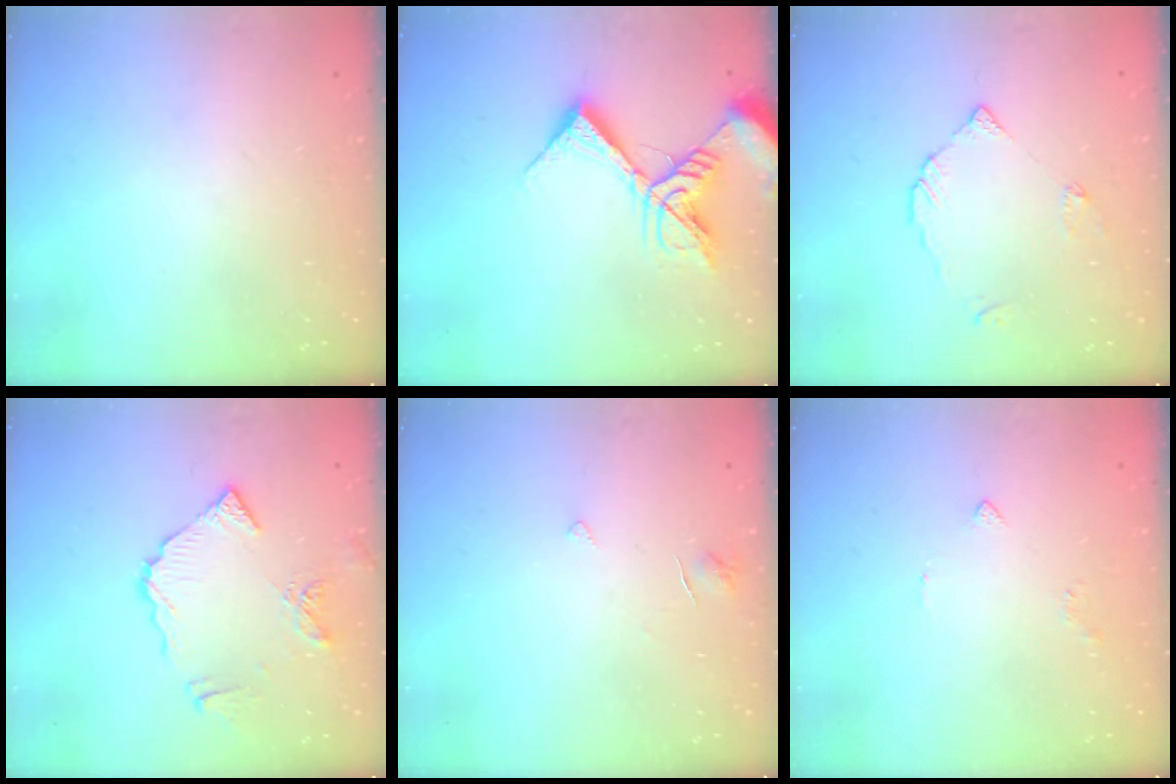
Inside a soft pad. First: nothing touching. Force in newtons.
{"total": 13.4, "press": 13.3, "slide": 1.8}
{"total": 3.9, "press": 3.9, "slide": 0.0}
{"total": 10.9, "press": 10.8, "slide": 1.3}
{"total": 3.0, "press": 3.0, "slide": 0.2}
{"total": 2.2, "press": 2.1, "slide": 0.5}